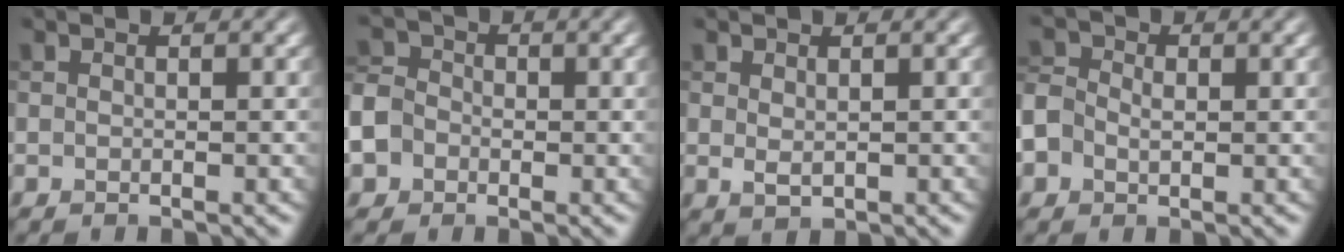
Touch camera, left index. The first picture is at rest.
{"total": 7.1, "force": [-2.7, 5.9, 3.0], "torque": [-0.076, -0.009, -0.072]}
{"total": 1.3, "force": [0.5, 0.7, 1.0], "torque": [-0.018, -0.003, 0.014]}
{"total": 4.2, "force": [-0.3, 3.3, 2.5], "torque": [-0.044, 0.009, -0.012]}